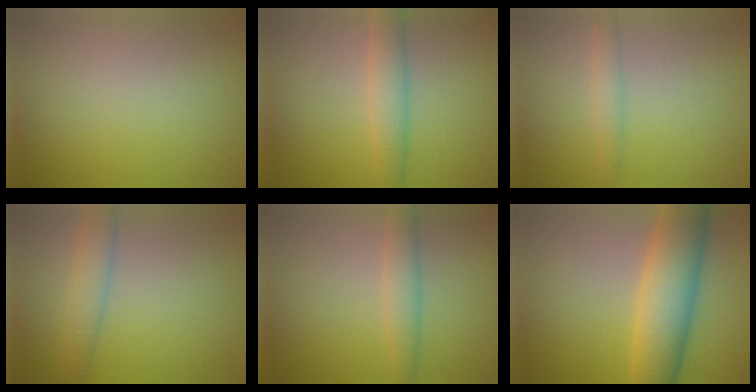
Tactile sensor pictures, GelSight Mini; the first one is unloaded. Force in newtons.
{"total": 3.0, "press": 3.0, "slide": 0.0}
{"total": 1.5, "press": 1.5, "slide": 0.2}
{"total": 2.9, "press": 2.9, "slide": 0.1}
{"total": 2.4, "press": 2.4, "slide": 0.1}
{"total": 8.5, "press": 8.5, "slide": 0.3}